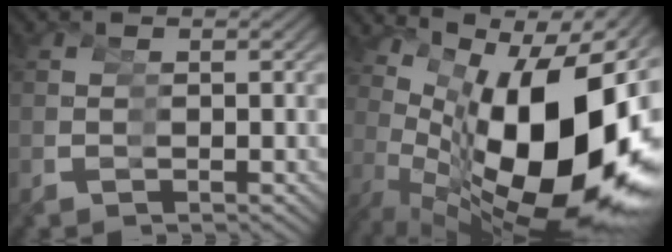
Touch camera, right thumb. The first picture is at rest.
{"total": 20.6, "force": [-0.1, 11.0, 17.5], "torque": [-0.293, -0.032, 0.033]}